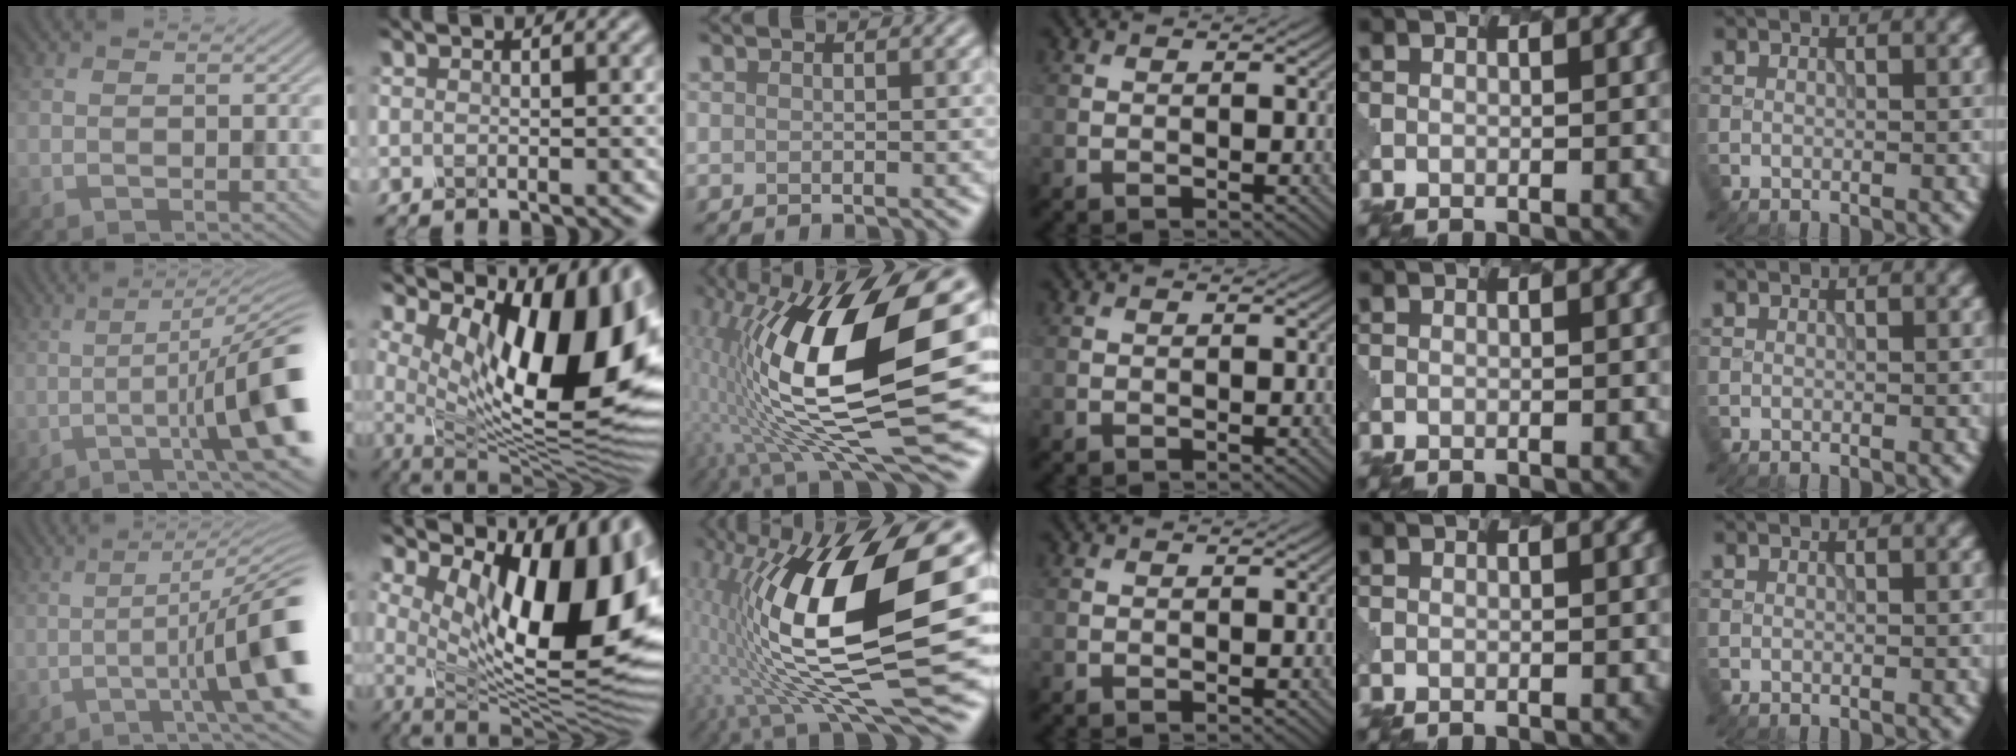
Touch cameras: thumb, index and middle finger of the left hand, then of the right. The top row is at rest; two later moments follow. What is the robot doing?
{"motion": "dispense", "object": "dispenser bottle"}